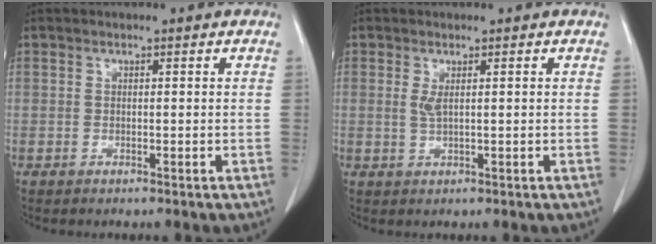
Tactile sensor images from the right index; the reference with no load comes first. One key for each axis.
{"total": 1.6, "fx": 0.4, "fy": 0.2, "fz": 1.5, "tx": -0.036, "ty": -0.004, "tz": 0.012}